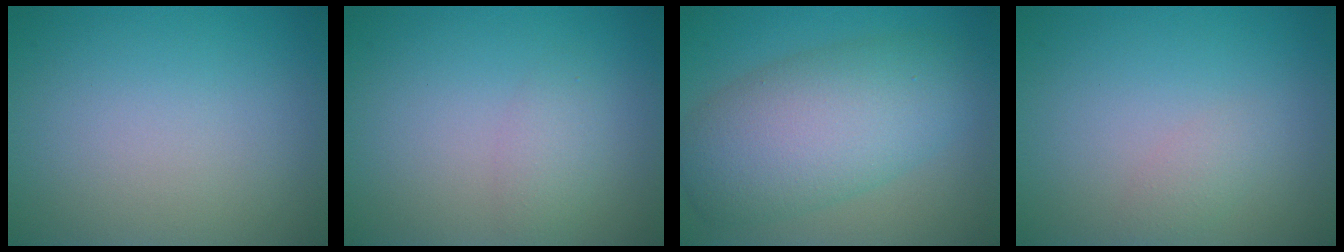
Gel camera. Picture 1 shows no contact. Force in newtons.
{"total": 1.6, "press": 1.6, "slide": 0.1}
{"total": 8.5, "press": 8.5, "slide": 0.3}
{"total": 1.1, "press": 1.1, "slide": 0.1}